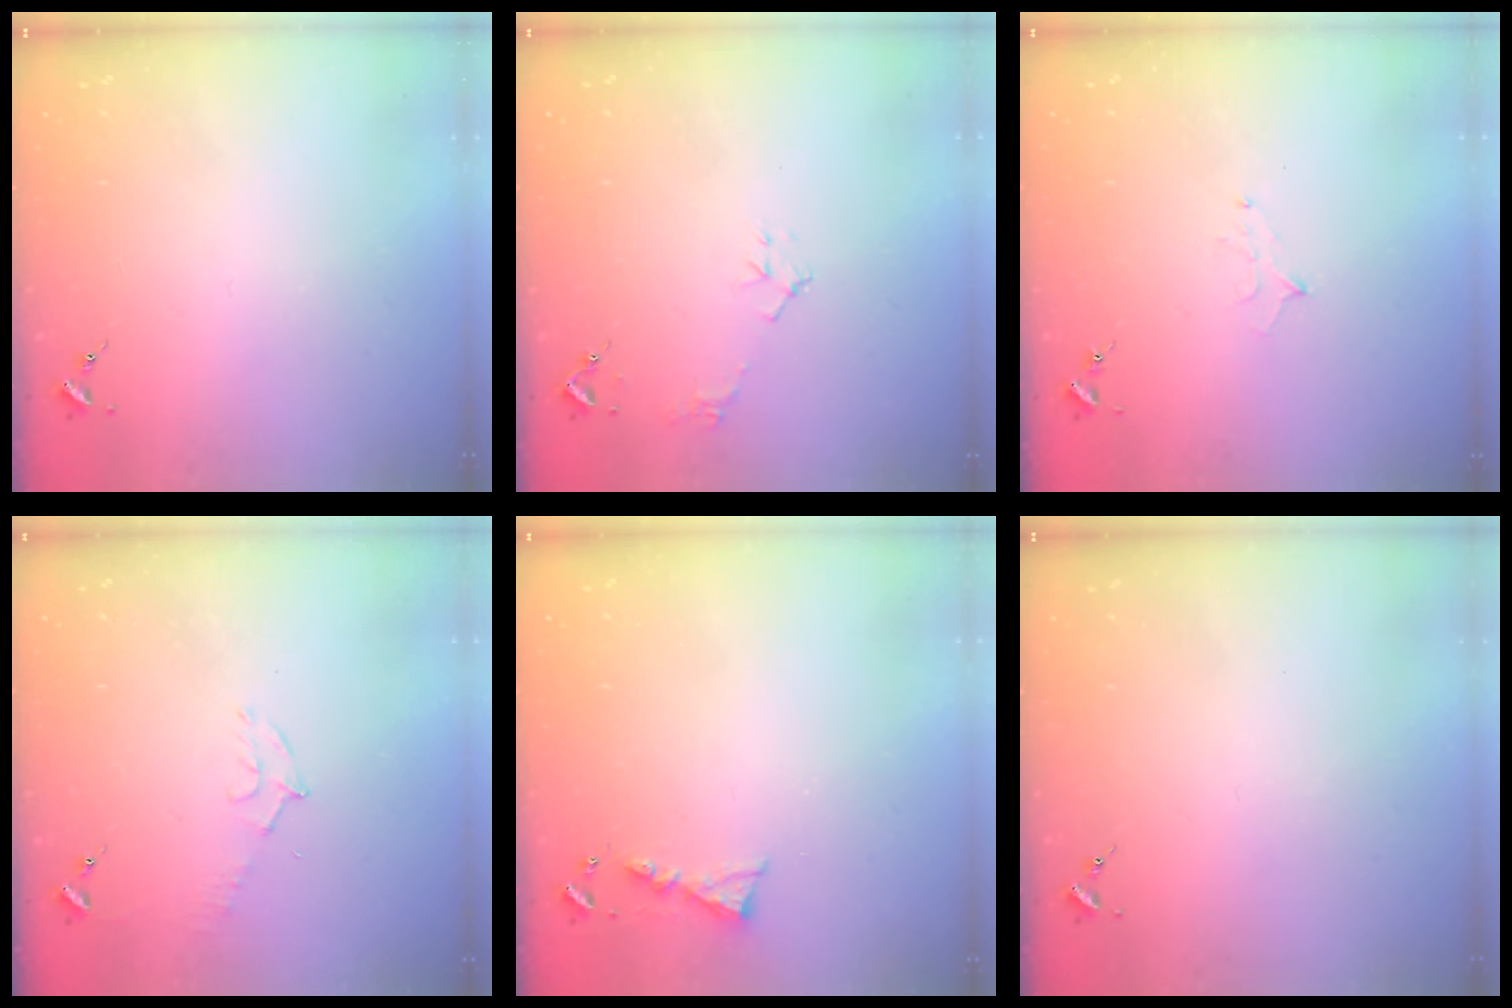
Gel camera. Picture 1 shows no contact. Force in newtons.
{"total": 5.3, "press": 5.3, "slide": 0.7}
{"total": 5.8, "press": 5.7, "slide": 0.6}
{"total": 7.3, "press": 7.2, "slide": 0.9}
{"total": 4.9, "press": 4.9, "slide": 0.5}
{"total": 0.0}